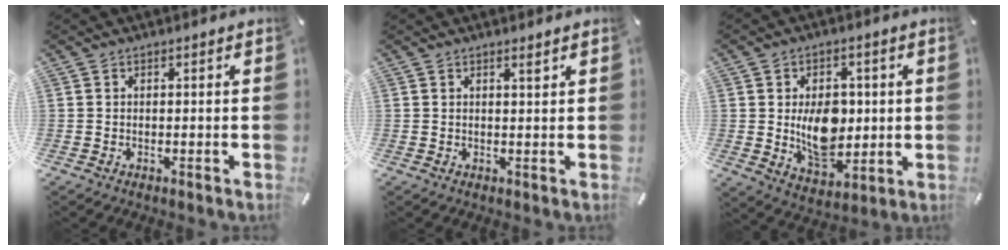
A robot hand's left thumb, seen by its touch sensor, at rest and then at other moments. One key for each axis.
{"total": 1.3, "fx": 1.0, "fy": 0.1, "fz": 0.8, "tx": -0.015, "ty": -0.002, "tz": 0.019}
{"total": 12.1, "fx": 0.5, "fy": 8.5, "fz": 8.5, "tx": -0.118, "ty": -0.004, "tz": 0.009}